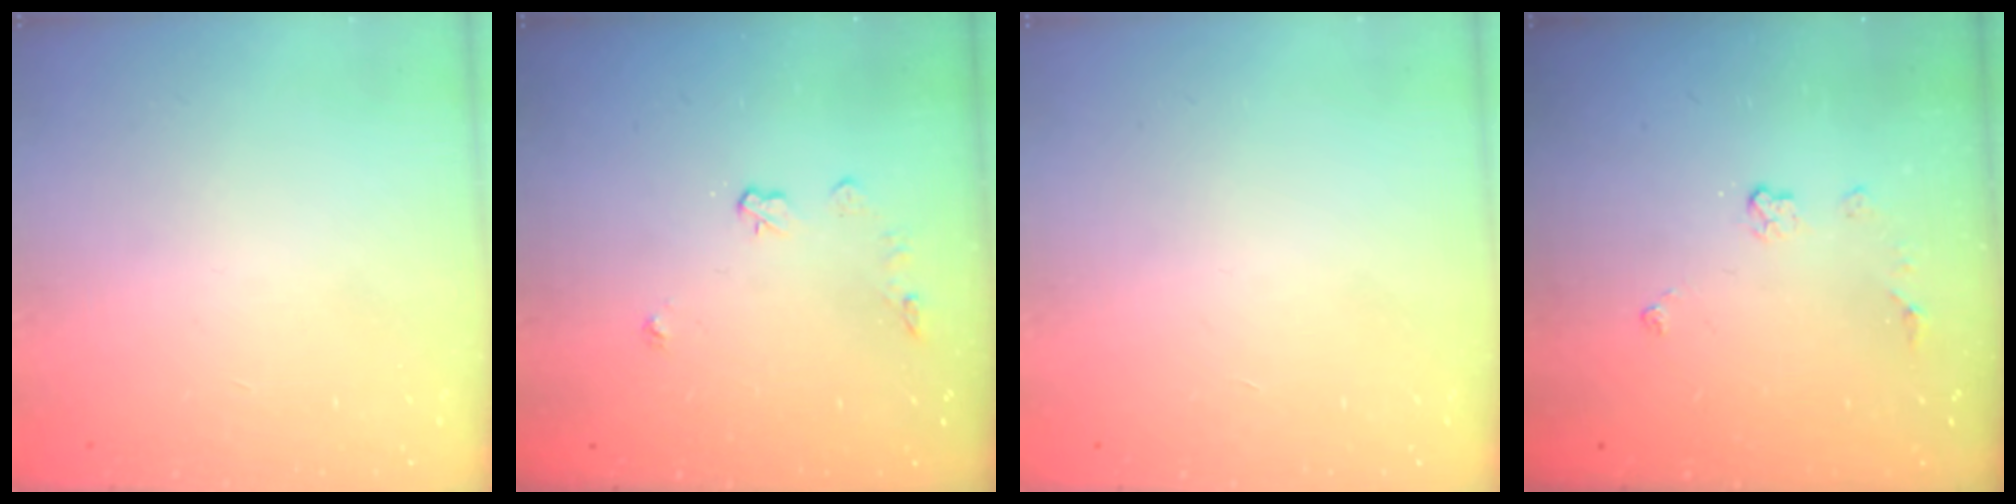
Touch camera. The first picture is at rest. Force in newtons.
{"total": 4.1, "press": 4.1, "slide": 0.6}
{"total": 0.0}
{"total": 3.8, "press": 3.8, "slide": 0.5}